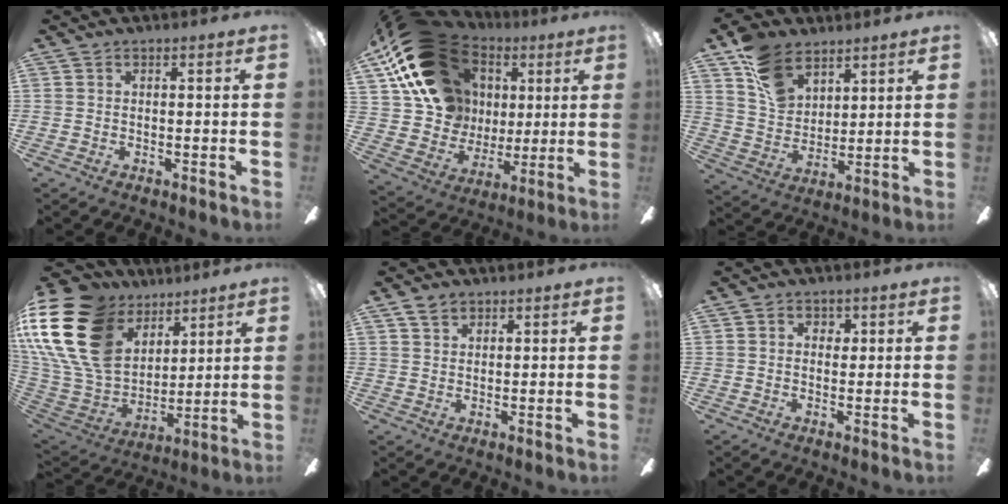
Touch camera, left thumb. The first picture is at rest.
{"total": 23.2, "force": [9.3, 17.7, 11.6], "torque": [-0.216, -0.030, 0.196]}
{"total": 13.0, "force": [8.4, 8.5, 5.4], "torque": [-0.106, -0.032, 0.165]}
{"total": 26.5, "force": [10.8, 18.7, 15.4], "torque": [-0.347, -0.057, 0.214]}
{"total": 3.7, "force": [2.6, 2.2, 1.3], "torque": [-0.024, -0.002, 0.050]}
{"total": 2.5, "force": [1.0, 1.9, 1.2], "torque": [-0.009, 0.002, 0.013]}